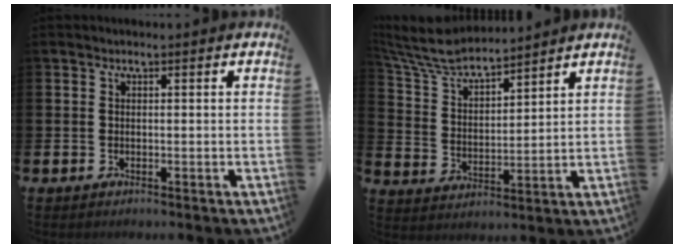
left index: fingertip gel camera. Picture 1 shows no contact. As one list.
[{"total": 7.5, "force": [7.0, 1.4, 2.2], "torque": [-0.071, -0.041, 0.125]}]